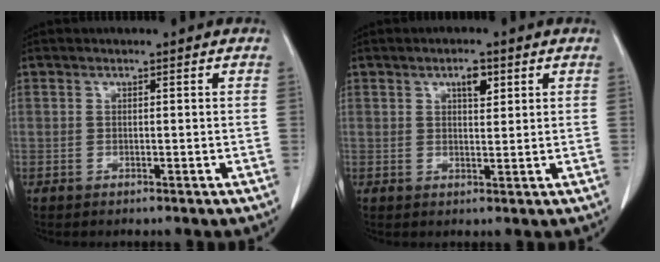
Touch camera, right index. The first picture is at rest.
{"total": 2.9, "force": [1.5, 1.0, 2.2], "torque": [-0.037, 0.000, 0.025]}